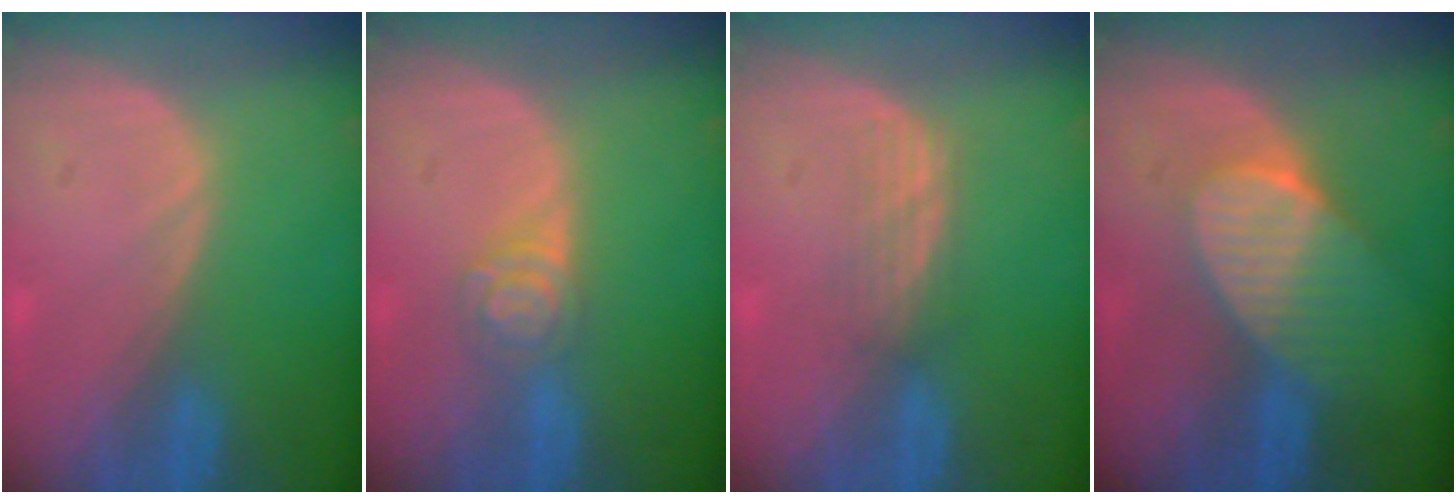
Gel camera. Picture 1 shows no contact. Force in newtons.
{"total": 4.3, "press": 3.9, "slide": 1.7}
{"total": 2.8, "press": 2.6, "slide": 1.0}
{"total": 7.3, "press": 6.8, "slide": 2.7}